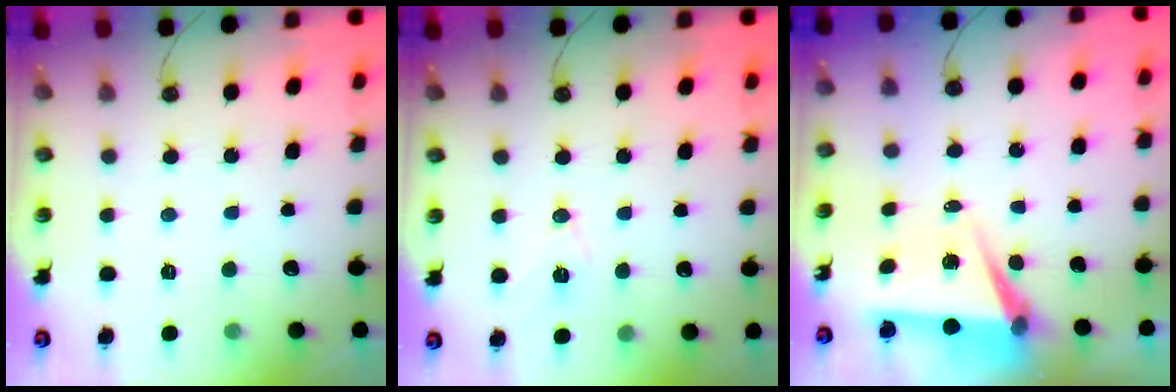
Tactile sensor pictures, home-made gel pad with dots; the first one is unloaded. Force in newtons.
{"total": 7.5, "press": 6.6, "slide": 3.6}
{"total": 7.8, "press": 6.4, "slide": 4.5}